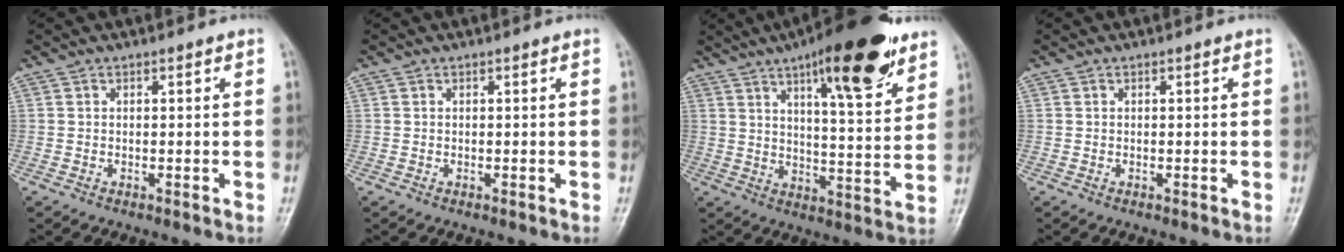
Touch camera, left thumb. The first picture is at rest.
{"total": 0.0}
{"total": 19.3, "force": [11.6, 5.3, 14.5], "torque": [-0.184, -0.051, 0.174]}
{"total": 0.0}